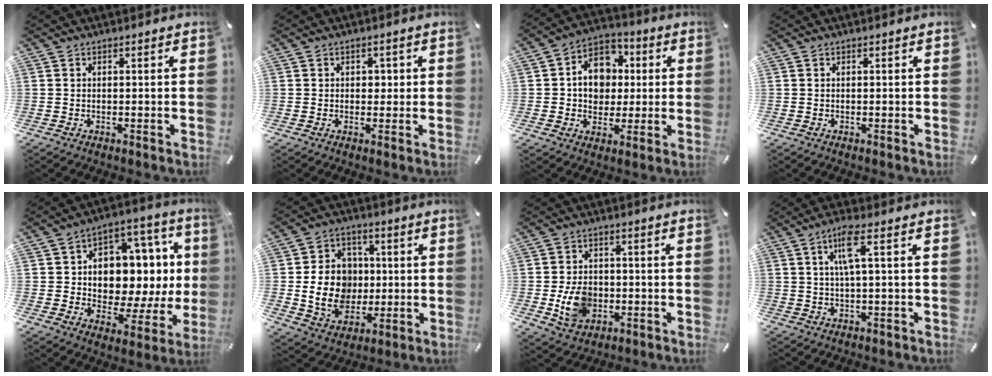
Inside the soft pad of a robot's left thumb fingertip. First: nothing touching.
{"total": 1.9, "force": [0.1, 1.7, 0.8], "torque": [-0.002, 0.000, -0.006]}
{"total": 11.3, "force": [-0.1, 9.8, 5.7], "torque": [-0.101, 0.014, -0.003]}
{"total": 0.0}
{"total": 12.7, "force": [1.6, 9.4, 8.3], "torque": [-0.100, -0.034, 0.028]}
{"total": 14.1, "force": [-0.2, 11.9, 7.7], "torque": [-0.154, 0.011, 0.004]}
{"total": 9.0, "force": [-1.6, 7.2, 5.1], "torque": [-0.098, 0.002, -0.028]}
{"total": 6.7, "force": [1.9, 1.0, 6.3], "torque": [-0.127, 0.002, 0.030]}